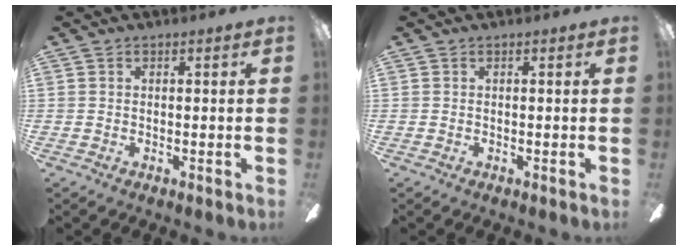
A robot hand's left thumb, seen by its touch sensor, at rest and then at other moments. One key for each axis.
{"total": 0.0}